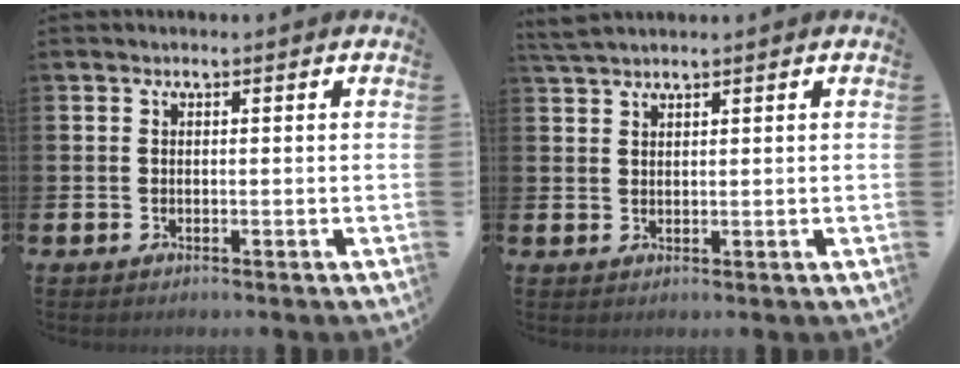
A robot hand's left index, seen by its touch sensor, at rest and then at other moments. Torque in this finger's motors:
{"motor_torque": [0.92, -1.22, 0.13, 0.04]}